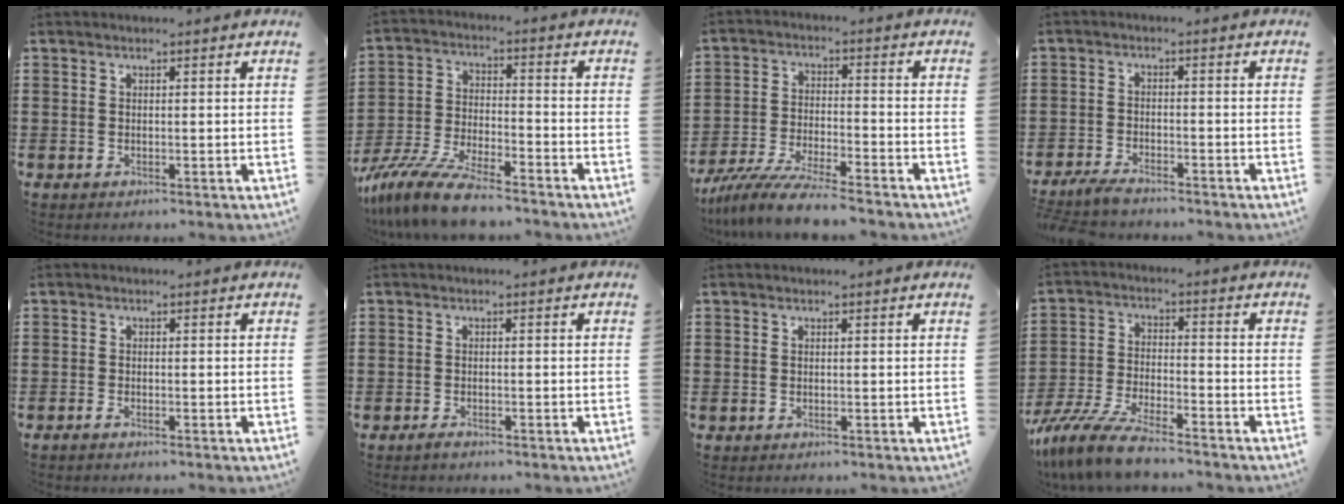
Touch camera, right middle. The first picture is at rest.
{"total": 9.6, "force": [-8.7, 0.9, 4.0], "torque": [-0.091, 0.007, -0.172]}
{"total": 7.9, "force": [-7.3, -0.2, 3.0], "torque": [-0.066, -0.006, -0.141]}
{"total": 3.1, "force": [-2.9, 0.6, 0.9], "torque": [-0.033, -0.001, -0.064]}
{"total": 0.8, "force": [-0.6, 0.1, 0.4], "torque": [-0.010, -0.005, -0.011]}
{"total": 0.9, "force": [-0.7, 0.3, 0.4], "torque": [-0.009, -0.003, -0.014]}
{"total": 0.0}
{"total": 7.9, "force": [-7.2, 0.6, 3.3], "torque": [-0.079, -0.003, -0.142]}